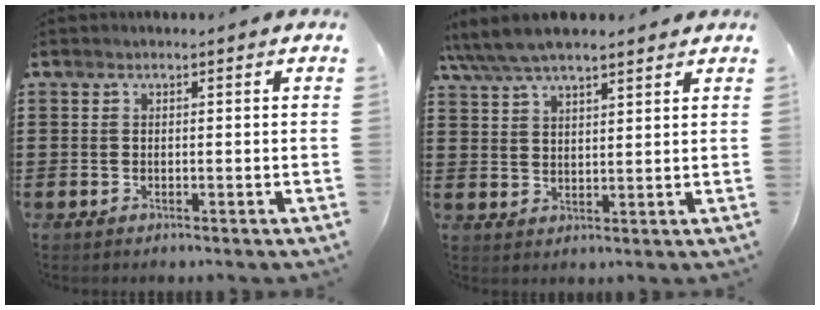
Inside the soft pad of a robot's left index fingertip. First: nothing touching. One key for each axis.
{"total": 5.5, "fx": 4.7, "fy": 1.5, "fz": 2.4, "tx": -0.062, "ty": -0.007, "tz": 0.086}